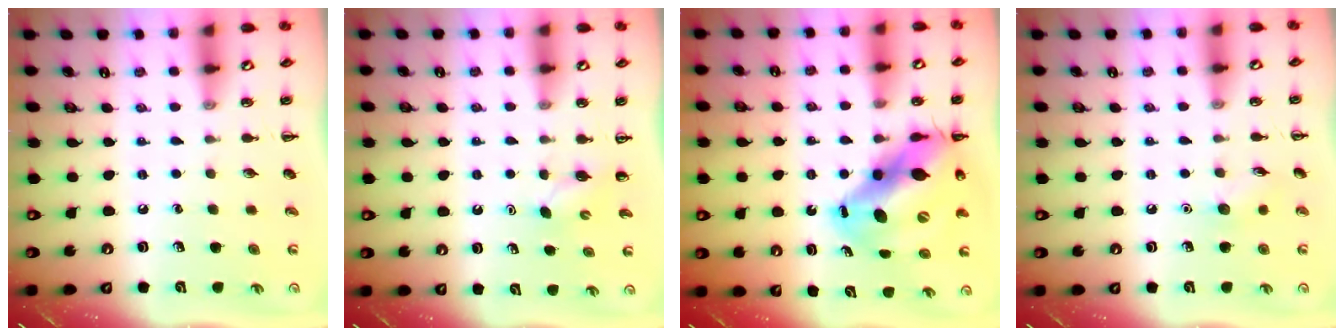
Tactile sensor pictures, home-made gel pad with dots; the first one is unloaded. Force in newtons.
{"total": 2.3, "press": 2.2, "slide": 0.7}
{"total": 14.5, "press": 14.0, "slide": 3.8}
{"total": 7.1, "press": 7.0, "slide": 1.5}